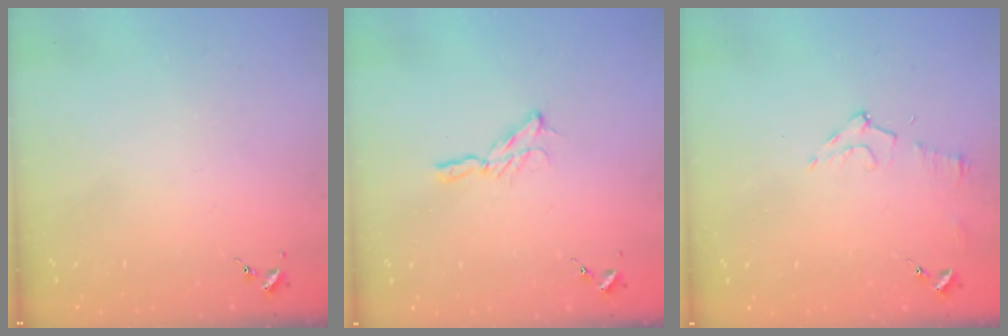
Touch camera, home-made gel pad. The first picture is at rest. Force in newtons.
{"total": 5.4, "press": 5.4, "slide": 0.4}
{"total": 7.4, "press": 7.4, "slide": 0.7}